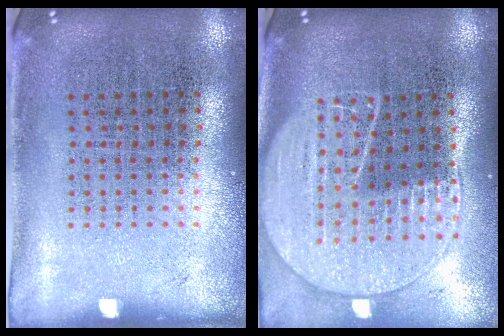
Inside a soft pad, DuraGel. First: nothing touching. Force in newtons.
{"total": 2.0, "press": 1.8, "slide": 1.0}